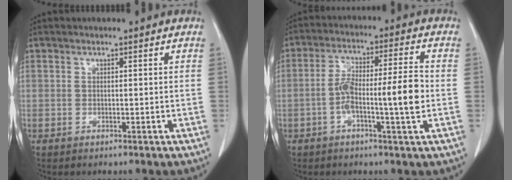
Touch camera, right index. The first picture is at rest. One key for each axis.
{"total": 9.7, "fx": -2.0, "fy": 0.7, "fz": 9.5, "tx": -0.166, "ty": 0.017, "tz": -0.038}